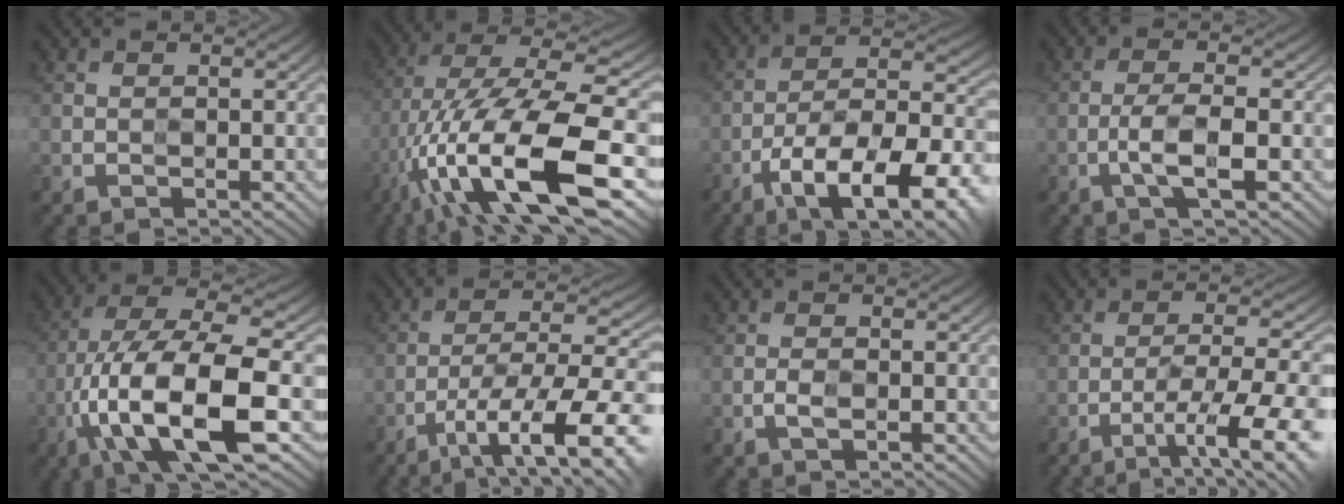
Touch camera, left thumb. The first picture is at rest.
{"total": 17.5, "force": [-6.9, 6.4, 14.7], "torque": [-0.286, -0.001, -0.127]}
{"total": 15.8, "force": [-8.5, 6.4, 11.7], "torque": [-0.183, -0.012, -0.139]}
{"total": 3.9, "force": [-1.8, 0.9, 3.3], "torque": [-0.067, 0.002, -0.036]}
{"total": 15.3, "force": [-5.9, 5.3, 13.1], "torque": [-0.255, -0.007, -0.104]}
{"total": 12.4, "force": [-6.5, 3.6, 9.9], "torque": [-0.170, -0.004, -0.104]}
{"total": 1.6, "force": [-0.9, 0.7, 1.0], "torque": [-0.020, -0.006, -0.016]}
{"total": 9.9, "force": [-5.3, 1.9, 8.1], "torque": [-0.129, -0.003, -0.076]}